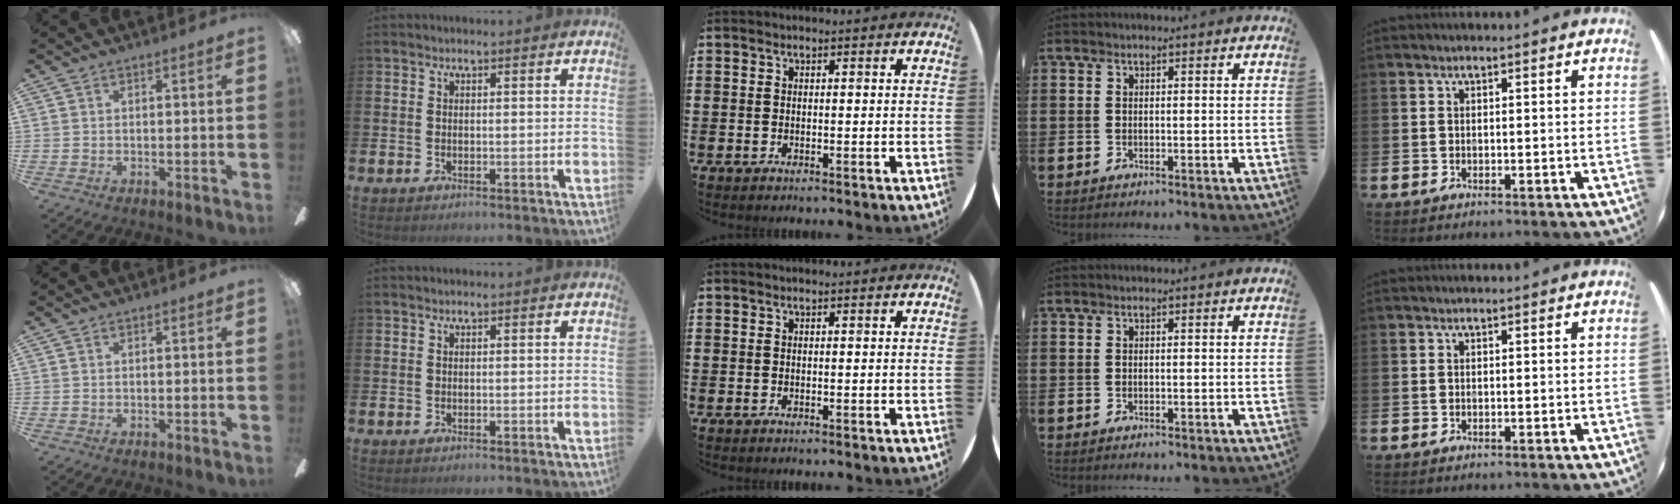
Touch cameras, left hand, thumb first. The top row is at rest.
{}